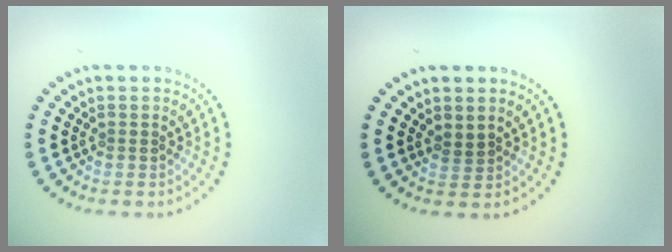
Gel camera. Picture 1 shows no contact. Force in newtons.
{"total": 1.0, "press": 0.8, "slide": 0.6}